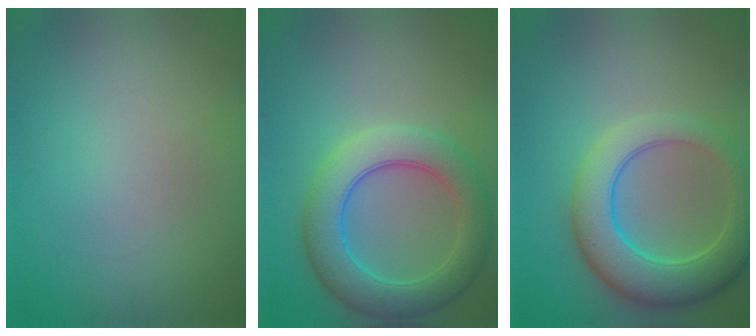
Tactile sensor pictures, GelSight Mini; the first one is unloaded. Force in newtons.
{"total": 6.6, "press": 6.6, "slide": 0.0}
{"total": 7.1, "press": 7.0, "slide": 0.3}